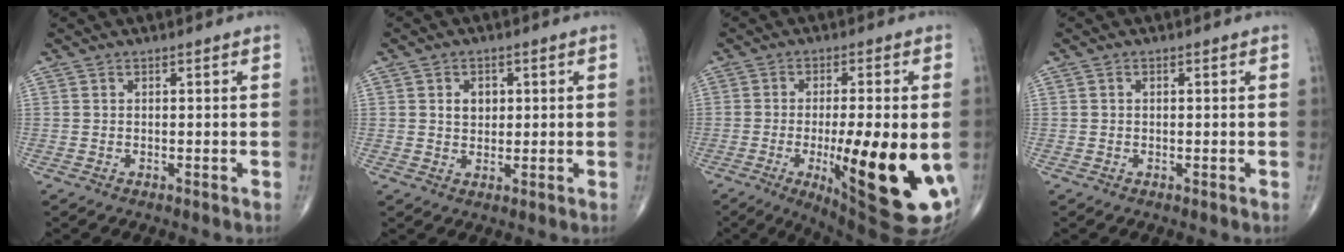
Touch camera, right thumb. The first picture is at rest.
{"total": 3.7, "force": [0.9, 2.8, 2.2], "torque": [-0.018, -0.002, 0.014]}
{"total": 21.8, "force": [-5.0, 5.5, 20.5], "torque": [-0.259, -0.025, -0.053]}
{"total": 0.0}